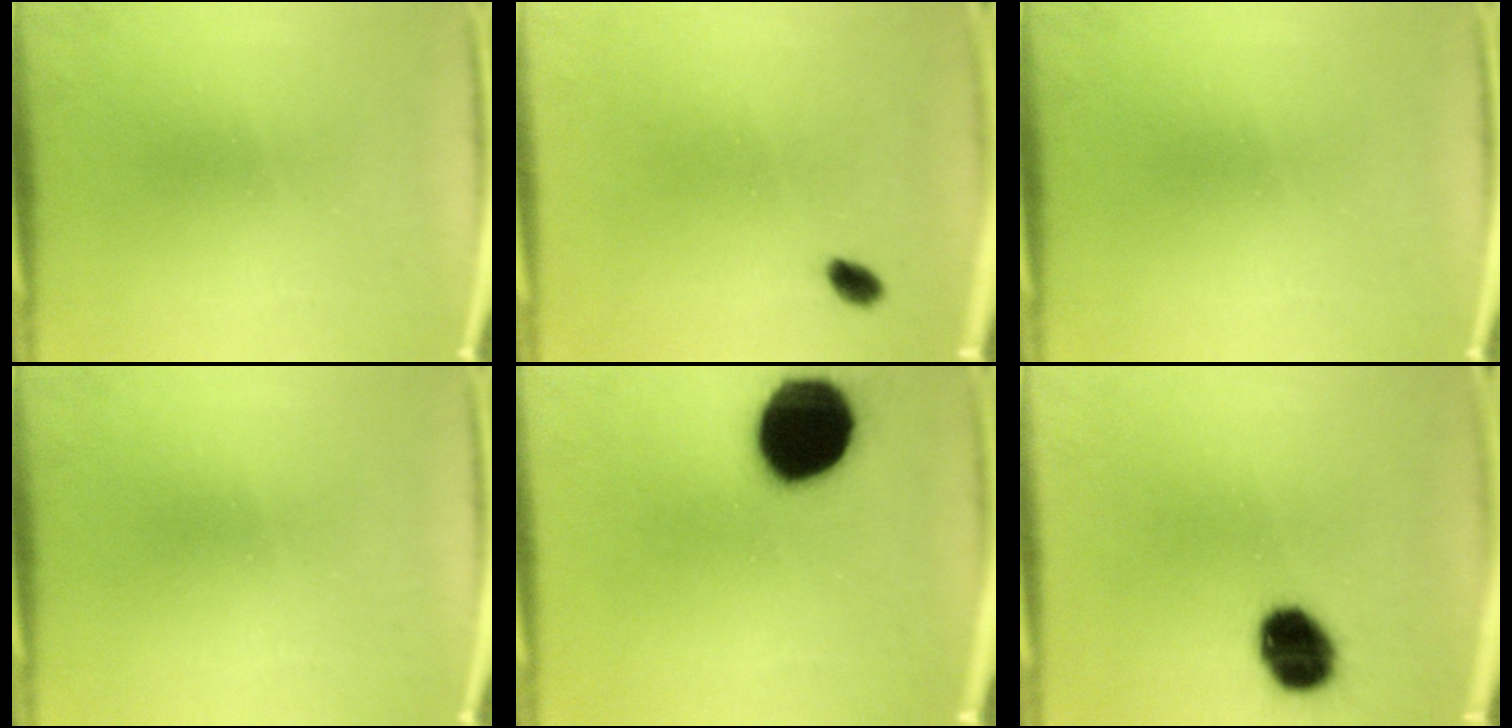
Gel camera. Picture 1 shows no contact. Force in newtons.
{"total": 1.9}
{"total": 0.0}
{"total": 0.0}
{"total": 19.3}
{"total": 11.1}